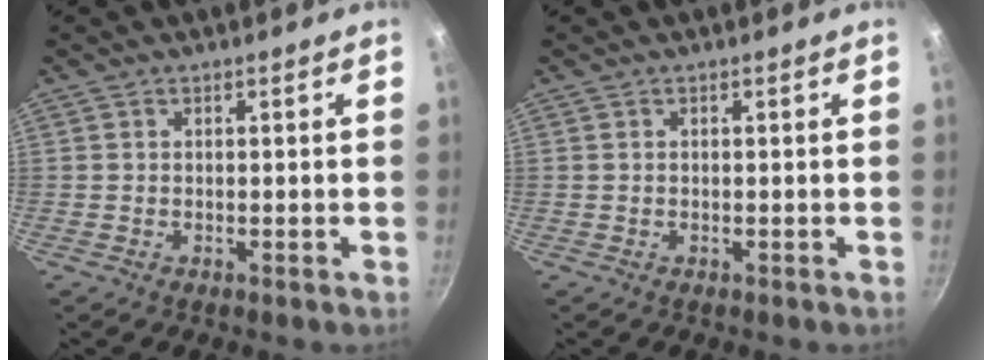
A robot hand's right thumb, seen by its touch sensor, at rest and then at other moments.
{"total": 0.0}